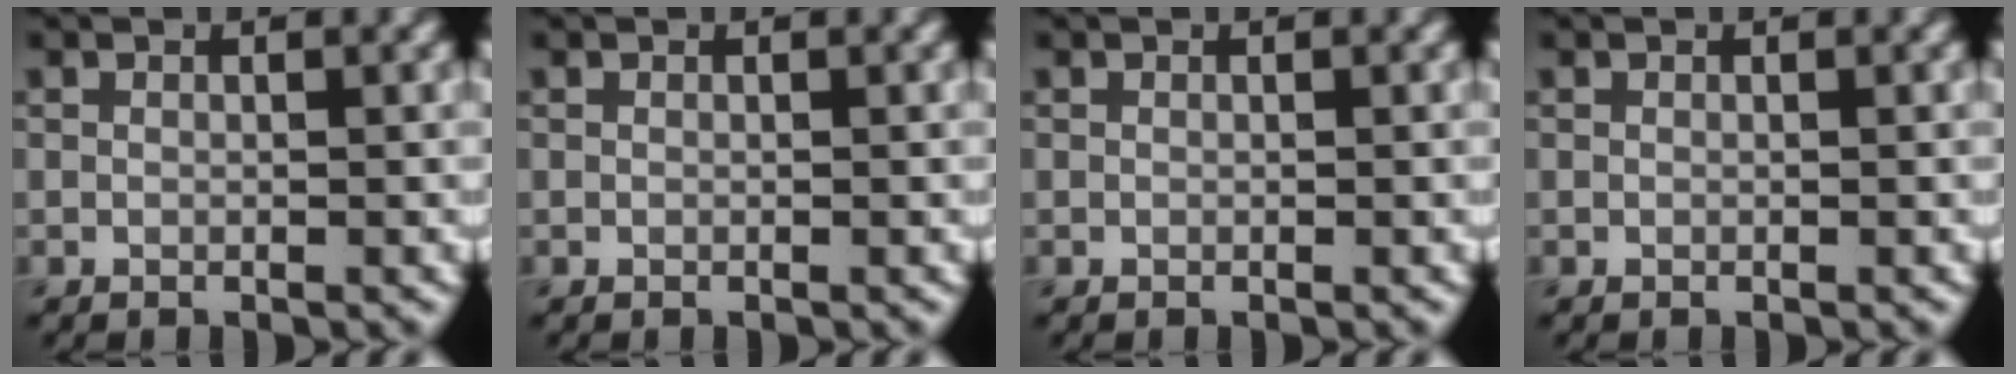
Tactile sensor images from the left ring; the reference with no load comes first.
{"total": 0.0}
{"total": 0.0}
{"total": 0.0}